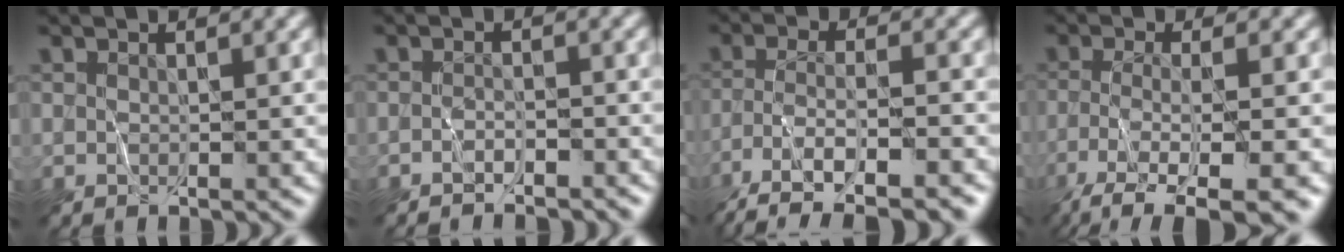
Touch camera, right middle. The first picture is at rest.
{"total": 1.8, "force": [-1.8, 0.1, 0.4], "torque": [0.002, 0.004, -0.030]}
{"total": 8.8, "force": [-6.6, 2.4, 5.3], "torque": [-0.084, -0.006, -0.111]}
{"total": 6.9, "force": [-4.2, 1.5, 5.2], "torque": [-0.085, -0.005, -0.080]}